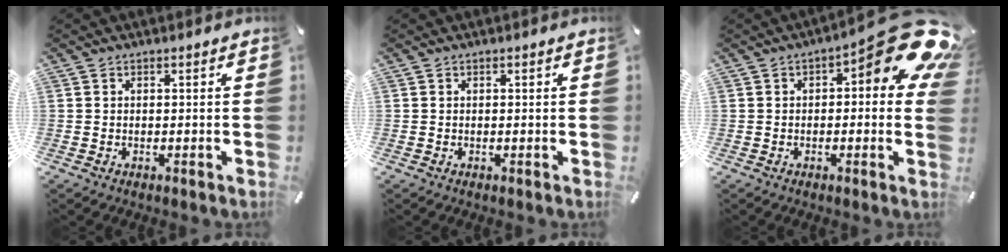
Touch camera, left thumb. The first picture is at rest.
{"total": 0.0}
{"total": 15.2, "force": [6.5, 5.7, 12.4], "torque": [-0.149, -0.060, 0.108]}